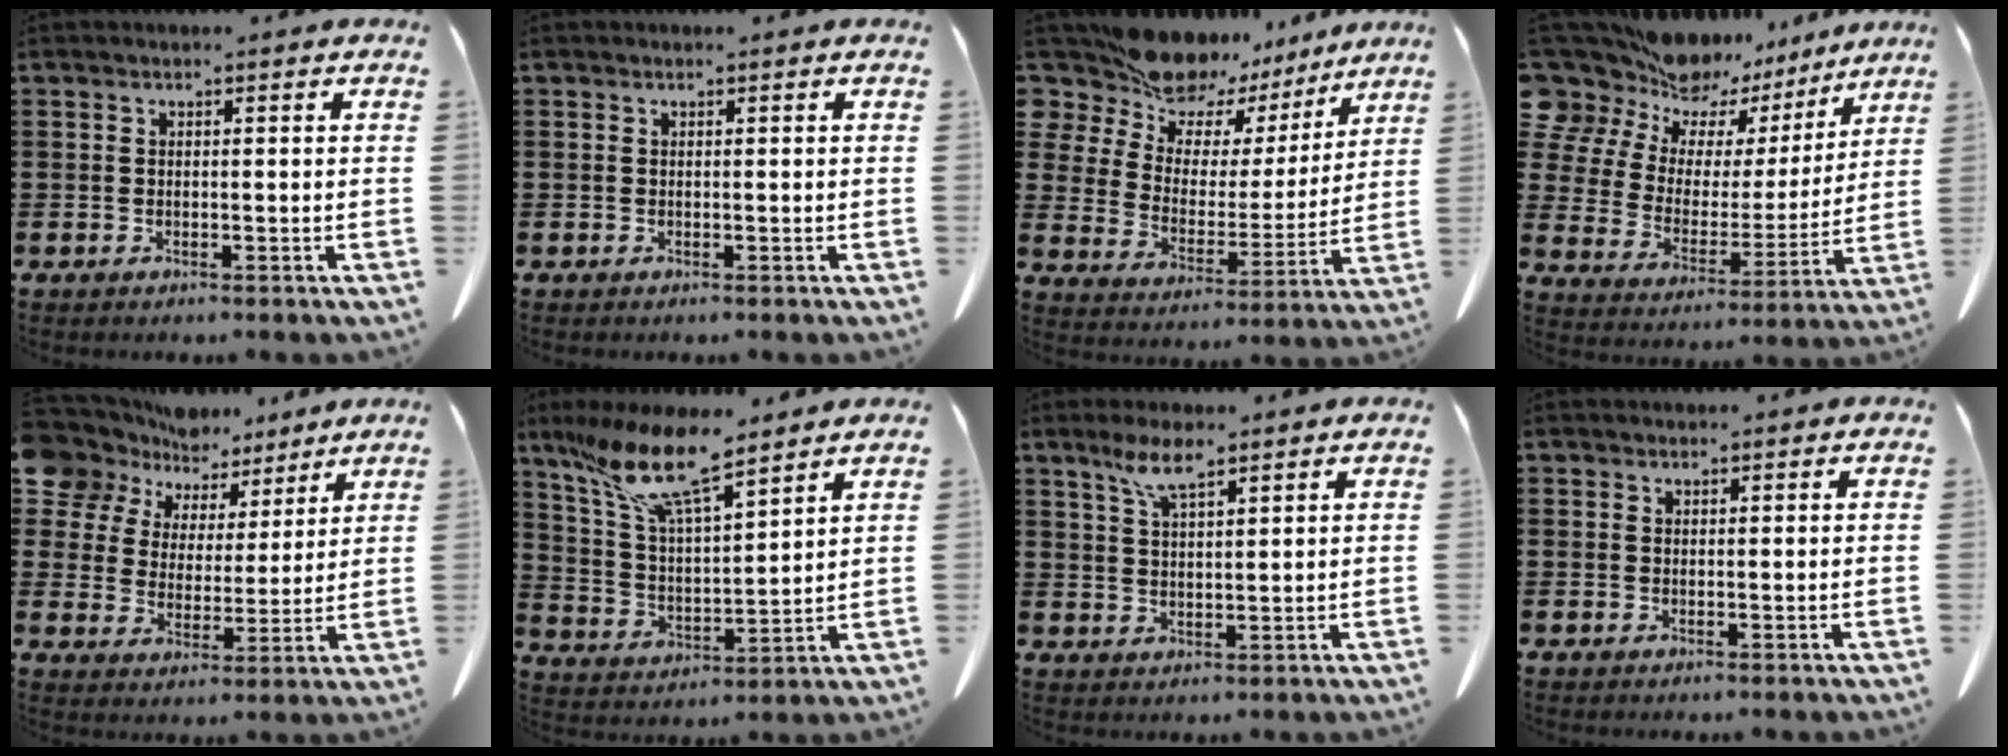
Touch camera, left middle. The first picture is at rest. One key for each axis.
{"total": 0.0}
{"total": 12.3, "fx": 11.1, "fy": 4.8, "fz": 2.2, "tx": -0.091, "ty": -0.079, "tz": 0.205}
{"total": 9.6, "fx": 8.4, "fy": 4.7, "fz": 0.6, "tx": -0.059, "ty": -0.078, "tz": 0.153}
{"total": 8.5, "fx": 6.8, "fy": 5.1, "fz": 0.9, "tx": -0.063, "ty": -0.028, "tz": 0.131}
{"total": 12.7, "fx": 9.3, "fy": 2.6, "fz": 8.3, "tx": -0.201, "ty": -0.038, "tz": 0.159}
{"total": 5.3, "fx": 3.6, "fy": 1.1, "fz": 3.7, "tx": -0.082, "ty": 0.002, "tz": 0.064}
{"total": 0.7, "fx": 0.7, "fy": 0.3, "fz": 0.0, "tx": -0.003, "ty": -0.001, "tz": 0.015}